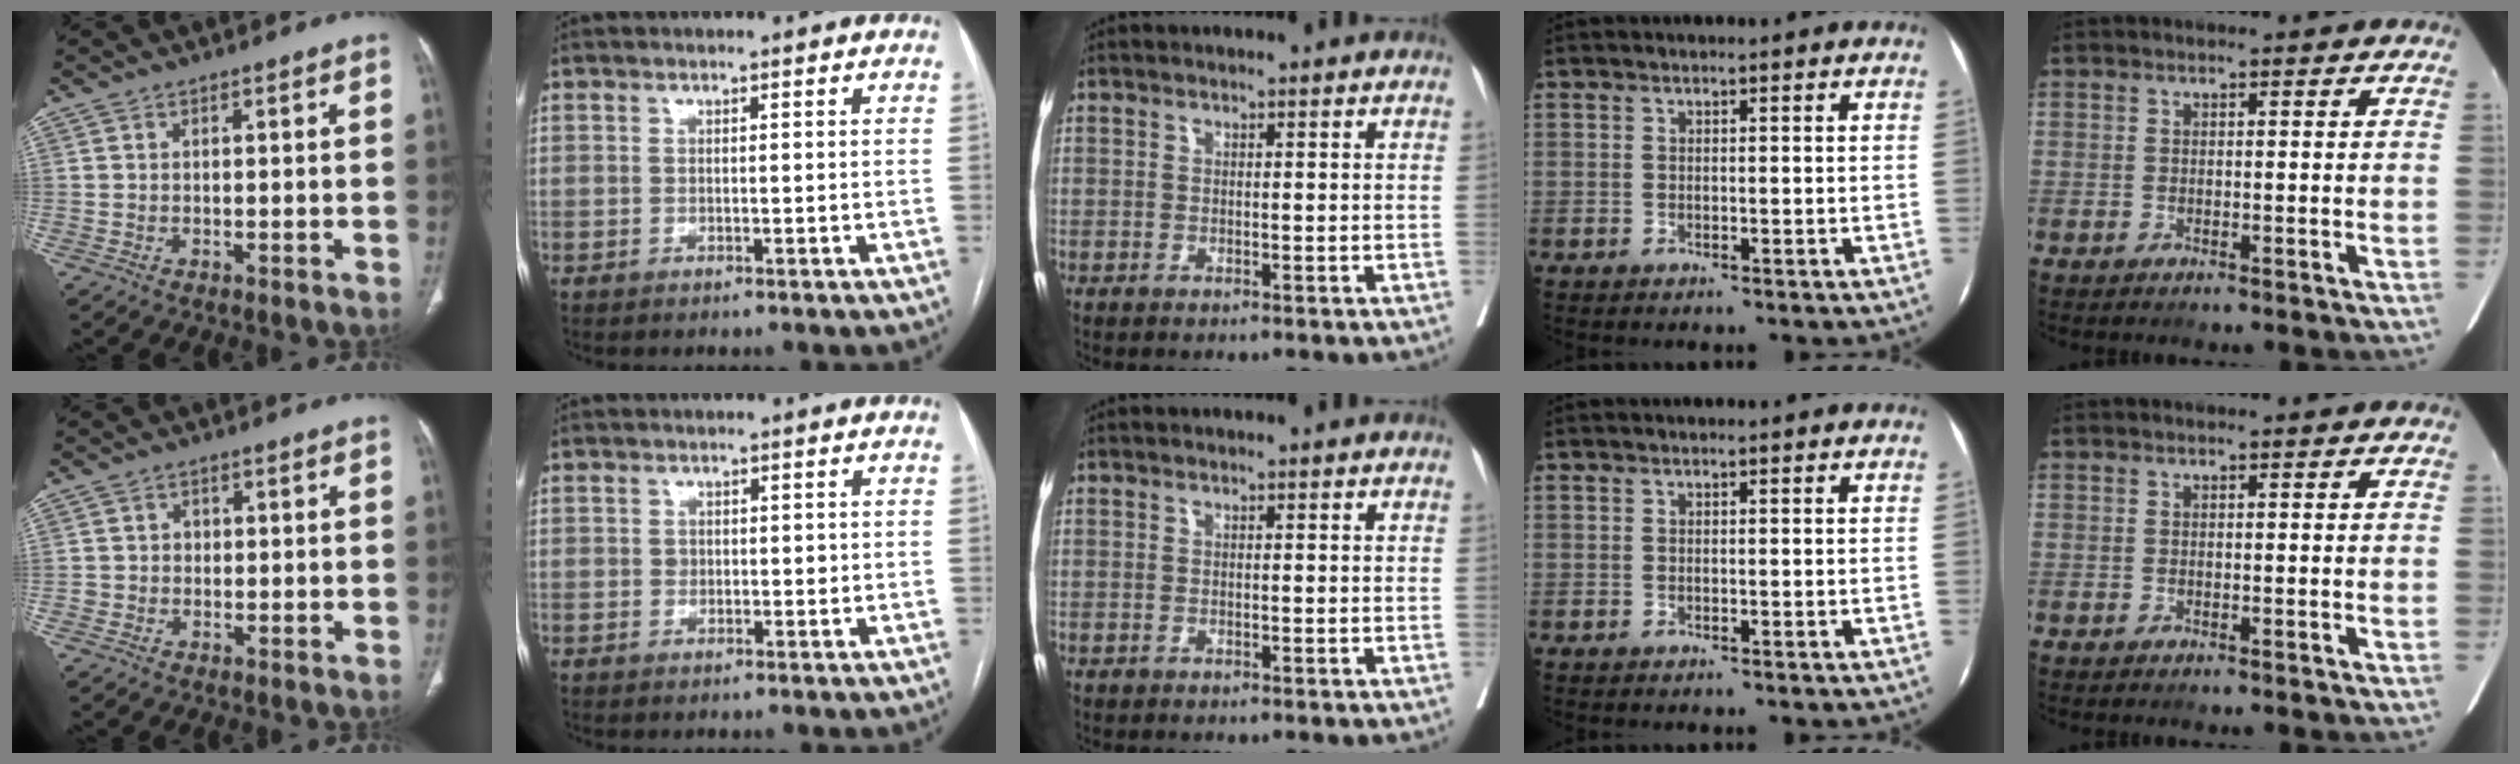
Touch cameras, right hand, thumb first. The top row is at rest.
{"thumb": {"total": 1.9, "force": [-0.2, 1.8, 0.3], "torque": [0.009, 0.008, -0.007]}, "index": {"total": 1.4, "force": [0.1, 1.2, 0.8], "torque": [-0.012, 0.002, 0.001]}}